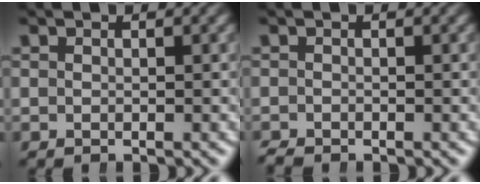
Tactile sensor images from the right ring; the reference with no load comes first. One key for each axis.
{"total": 1.1, "fx": -1.0, "fy": 0.5, "fz": 0.0, "tx": 0.000, "ty": -0.007, "tz": -0.017}